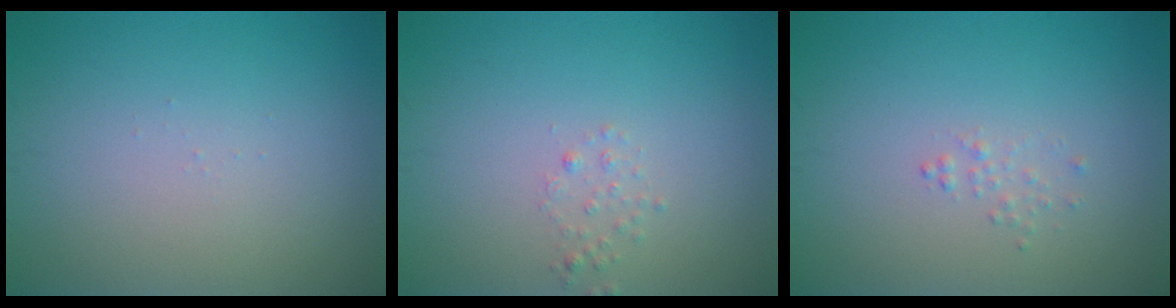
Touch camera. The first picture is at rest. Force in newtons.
{"total": 0.8, "press": 0.8, "slide": 0.1}
{"total": 0.7, "press": 0.7, "slide": 0.1}